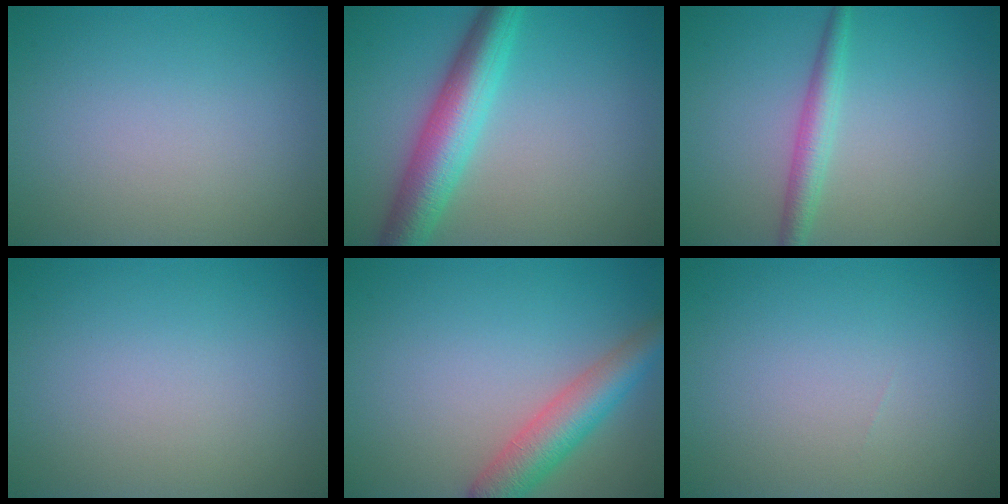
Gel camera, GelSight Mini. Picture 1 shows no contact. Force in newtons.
{"total": 6.3, "press": 6.3, "slide": 0.1}
{"total": 2.4, "press": 2.4, "slide": 0.1}
{"total": 0.0}
{"total": 4.9, "press": 4.9, "slide": 0.2}
{"total": 0.0}